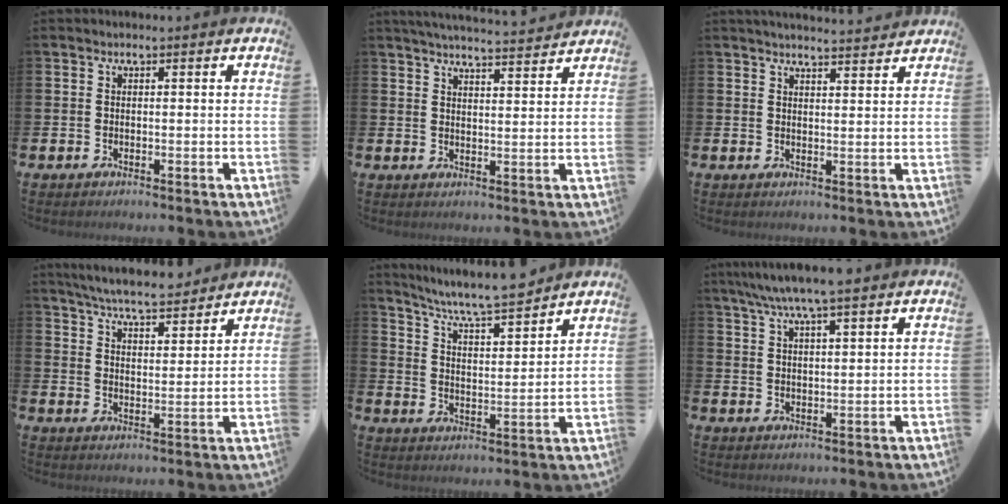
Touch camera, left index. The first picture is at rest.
{"total": 4.5, "force": [4.5, -0.1, 0.6], "torque": [-0.022, -0.028, 0.079]}
{"total": 3.3, "force": [3.3, 0.0, 0.2], "torque": [-0.003, -0.021, 0.057]}
{"total": 6.5, "force": [6.3, 0.7, 1.6], "torque": [-0.049, -0.036, 0.111]}
{"total": 7.3, "force": [6.9, 0.2, 2.2], "torque": [-0.073, -0.048, 0.121]}
{"total": 6.9, "force": [5.9, 0.7, 3.5], "torque": [-0.073, -0.018, 0.104]}